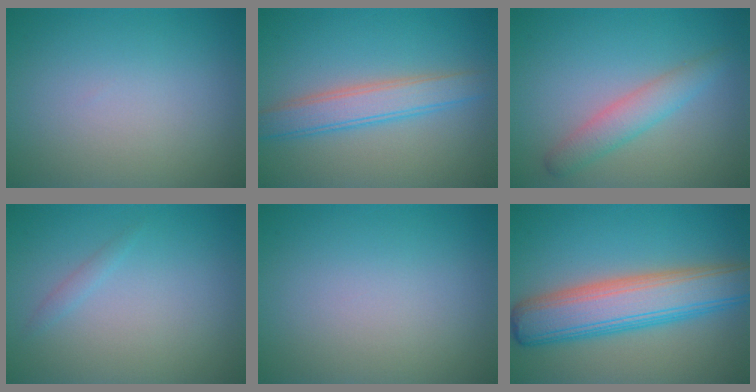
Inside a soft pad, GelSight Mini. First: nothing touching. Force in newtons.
{"total": 3.8, "press": 3.8, "slide": 0.2}
{"total": 2.7, "press": 2.7, "slide": 0.0}
{"total": 0.7, "press": 0.7, "slide": 0.0}
{"total": 0.0}
{"total": 8.2, "press": 8.2, "slide": 0.3}